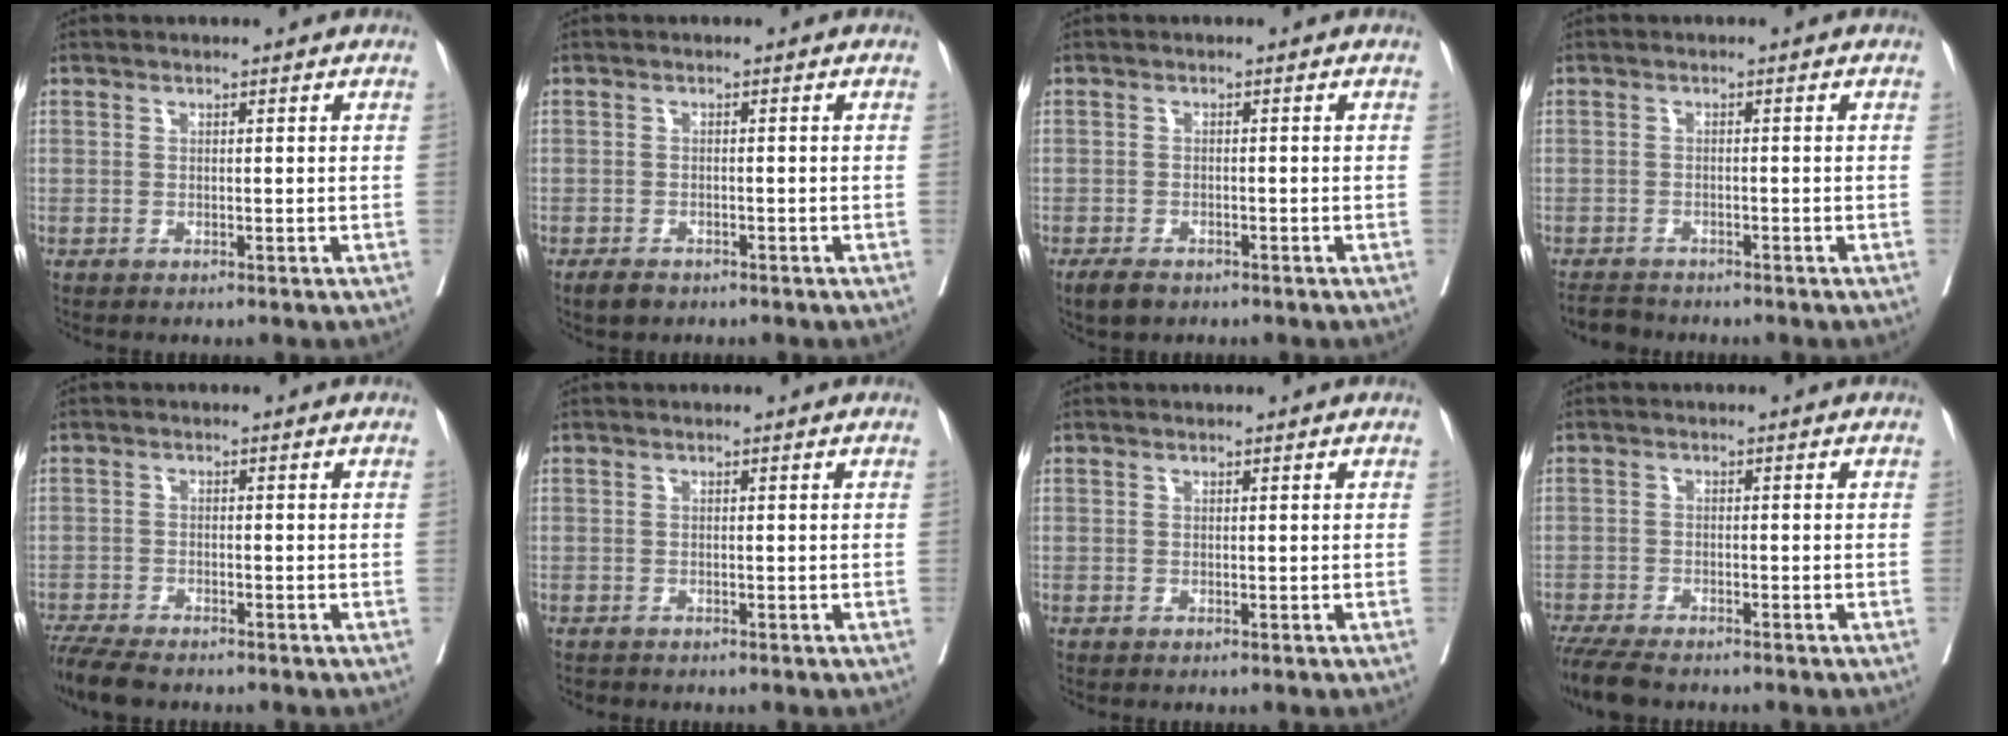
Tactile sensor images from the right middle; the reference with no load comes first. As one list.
[{"total": 2.3, "force": [-1.7, 1.2, 0.9], "torque": [-0.018, -0.001, -0.023]}, {"total": 3.0, "force": [-2.2, 1.4, 1.4], "torque": [-0.026, -0.003, -0.033]}, {"total": 3.2, "force": [-3.1, 0.9, 0.2], "torque": [-0.003, -0.009, -0.054]}, {"total": 6.7, "force": [-5.8, 1.3, 3.1], "torque": [-0.053, -0.018, -0.102]}, {"total": 0.7, "force": [-0.6, 0.3, 0.0], "torque": [-0.009, -0.001, -0.014]}, {"total": 0.0}, {"total": 7.4, "force": [-6.3, 1.6, 3.5], "torque": [-0.061, -0.018, -0.108]}]